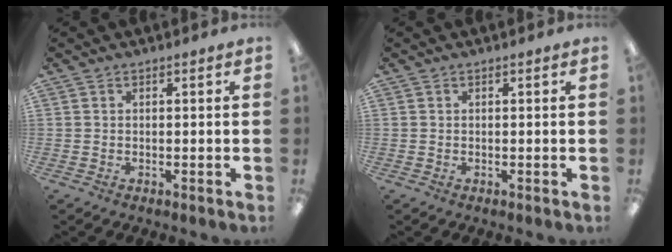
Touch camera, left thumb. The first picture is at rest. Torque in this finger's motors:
{"motor_torque": [0.01, 0.03, -0.06, -0.09, 0.00]}